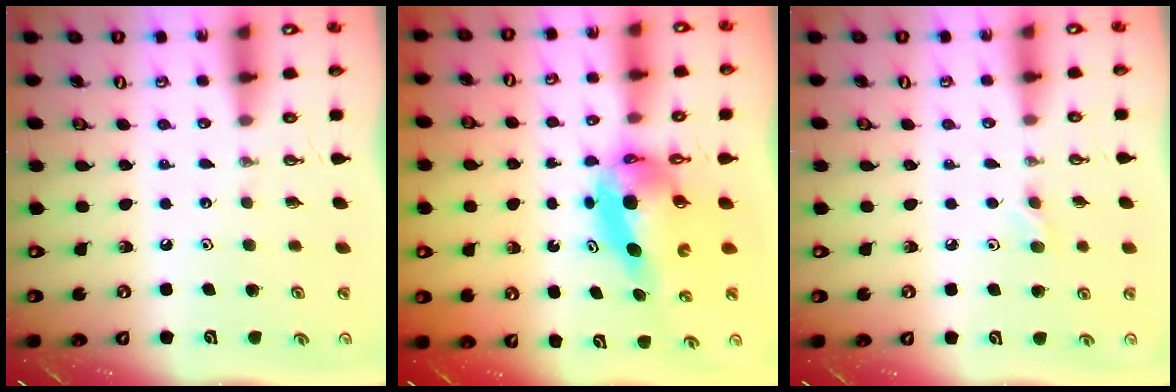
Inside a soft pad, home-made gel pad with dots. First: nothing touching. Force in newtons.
{"total": 6.9, "press": 6.9, "slide": 0.5}
{"total": 3.8, "press": 3.7, "slide": 1.0}